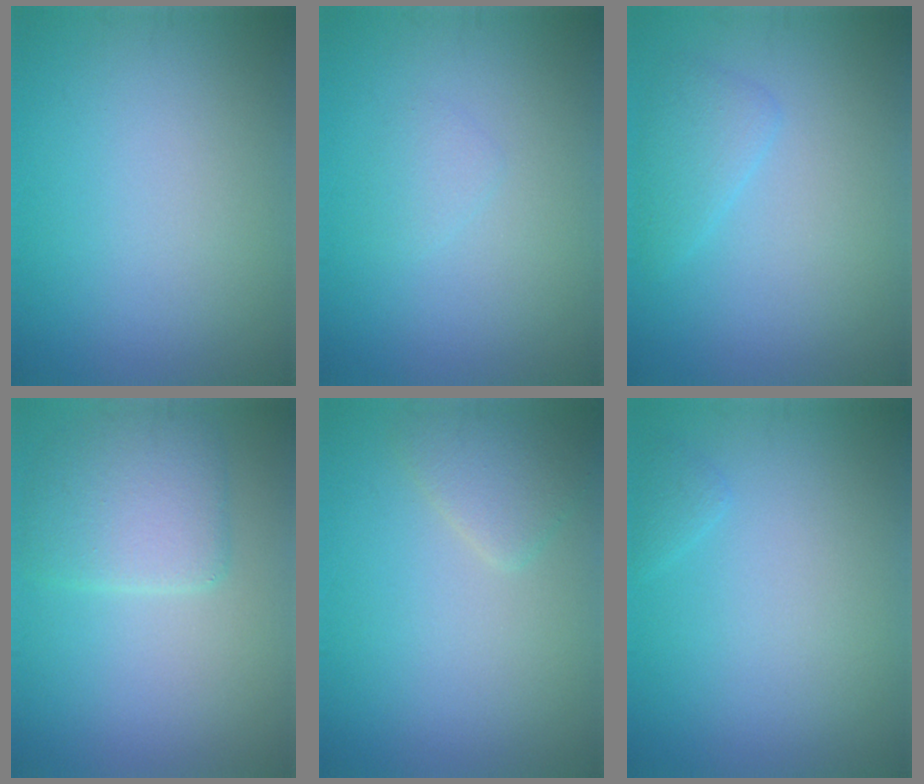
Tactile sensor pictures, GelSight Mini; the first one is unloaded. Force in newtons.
{"total": 0.9, "press": 0.9, "slide": 0.1}
{"total": 2.0, "press": 2.0, "slide": 0.2}
{"total": 4.4, "press": 4.4, "slide": 0.3}
{"total": 2.2, "press": 2.2, "slide": 0.1}
{"total": 0.7, "press": 0.7, "slide": 0.1}